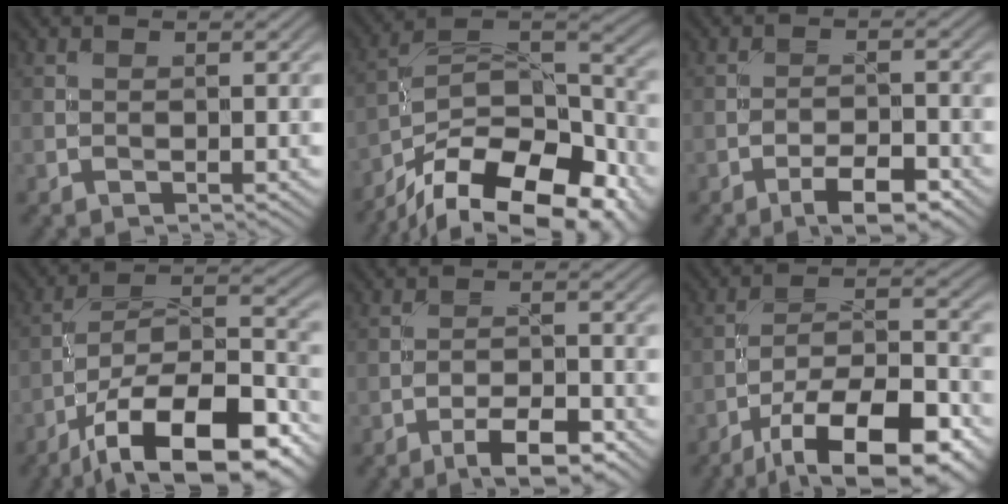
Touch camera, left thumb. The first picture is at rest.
{"total": 18.6, "force": [-13.0, 7.7, 10.8], "torque": [-0.184, -0.030, -0.193]}
{"total": 5.3, "force": [-3.5, 1.6, 3.7], "torque": [-0.059, 0.009, -0.057]}
{"total": 17.8, "force": [-11.2, 6.8, 12.1], "torque": [-0.192, -0.012, -0.188]}
{"total": 5.9, "force": [-3.9, 1.8, 4.1], "torque": [-0.065, 0.007, -0.063]}
{"total": 16.1, "force": [-10.2, 5.4, 11.2], "torque": [-0.180, -0.016, -0.164]}